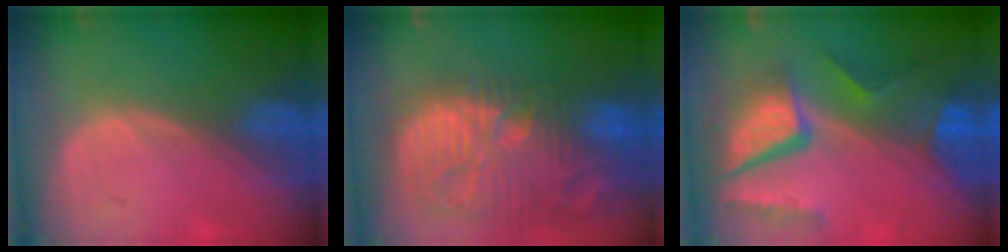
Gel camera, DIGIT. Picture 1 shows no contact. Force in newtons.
{"total": 15.0, "press": 13.0, "slide": 7.4}
{"total": 11.2, "press": 9.3, "slide": 6.3}